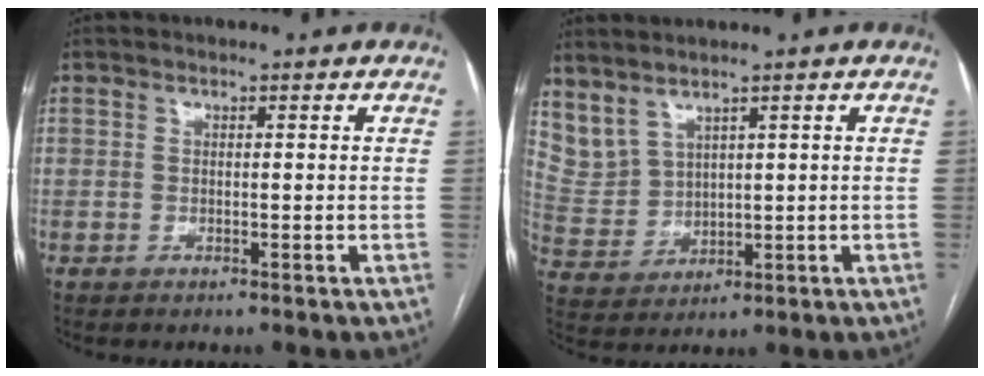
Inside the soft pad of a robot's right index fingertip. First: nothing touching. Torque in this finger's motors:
{"motor_torque": [-0.32, 0.32, -0.01, 0.00]}